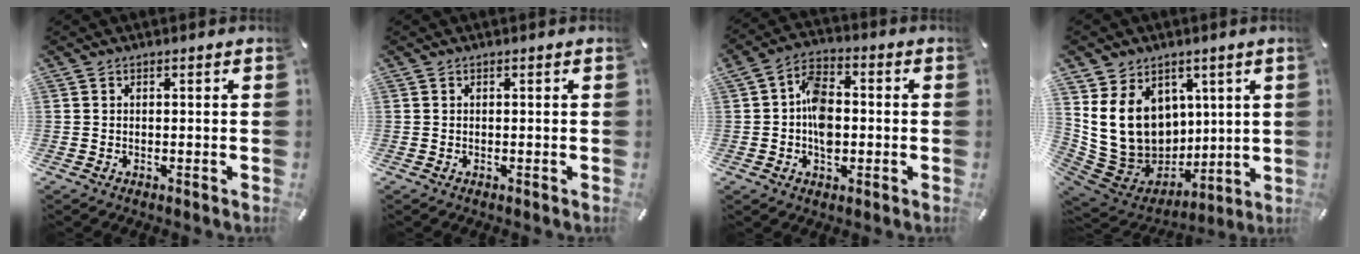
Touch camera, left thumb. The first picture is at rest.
{"total": 0.0}
{"total": 8.5, "force": [-0.8, 5.7, 6.2], "torque": [-0.106, 0.009, -0.014]}
{"total": 17.9, "force": [4.1, 15.1, 8.7], "torque": [-0.180, -0.042, 0.092]}